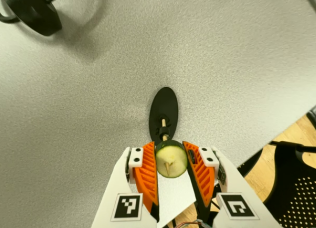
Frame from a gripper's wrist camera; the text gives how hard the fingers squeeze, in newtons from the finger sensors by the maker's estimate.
{"total": 8.1, "left": 8.0, "right": 8.1}